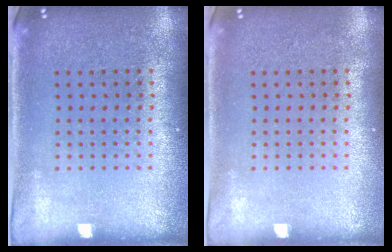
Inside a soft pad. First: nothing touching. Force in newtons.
{"total": 0.0}